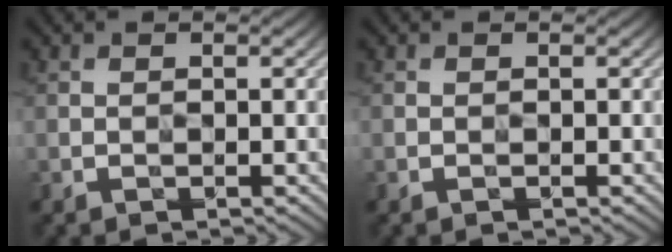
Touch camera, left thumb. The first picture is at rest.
{"total": 0.0}